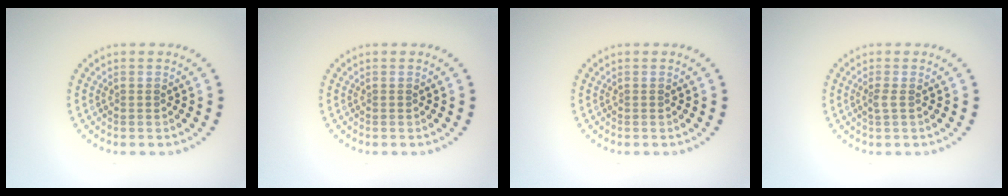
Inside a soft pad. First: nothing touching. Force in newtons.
{"total": 0.0}
{"total": 0.0}
{"total": 0.9, "press": 0.7, "slide": 0.6}